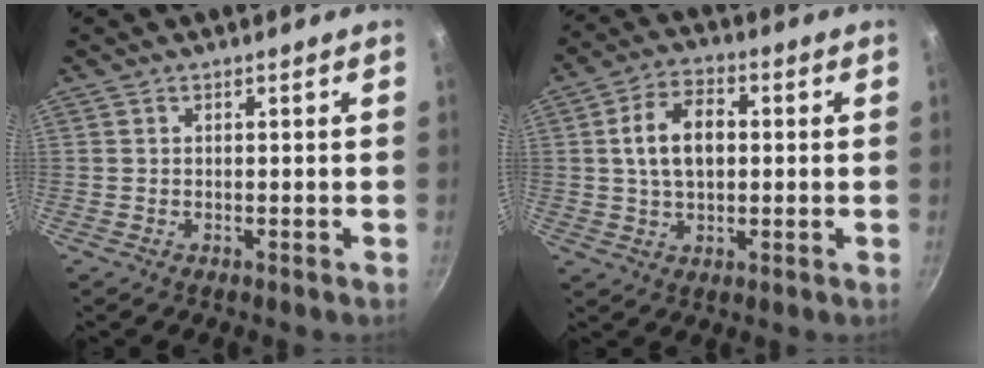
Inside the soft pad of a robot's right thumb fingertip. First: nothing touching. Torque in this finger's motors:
{"motor_torque": [-1.03, 1.20, 0.87, 0.41, 0.15]}